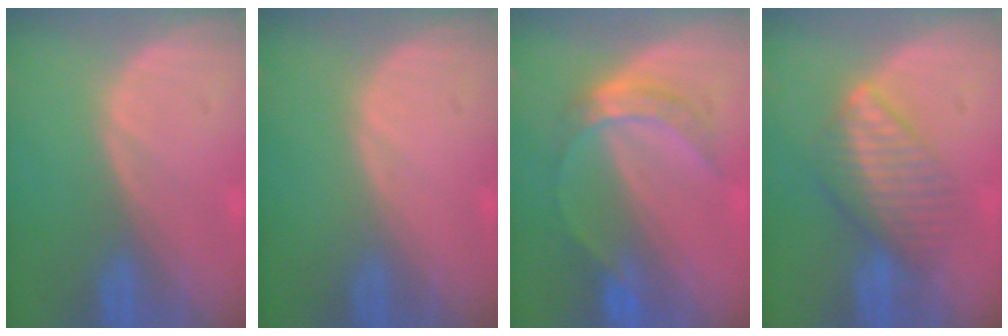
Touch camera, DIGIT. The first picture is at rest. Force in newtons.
{"total": 0.0}
{"total": 5.0, "press": 4.8, "slide": 1.5}
{"total": 6.4, "press": 6.2, "slide": 1.7}